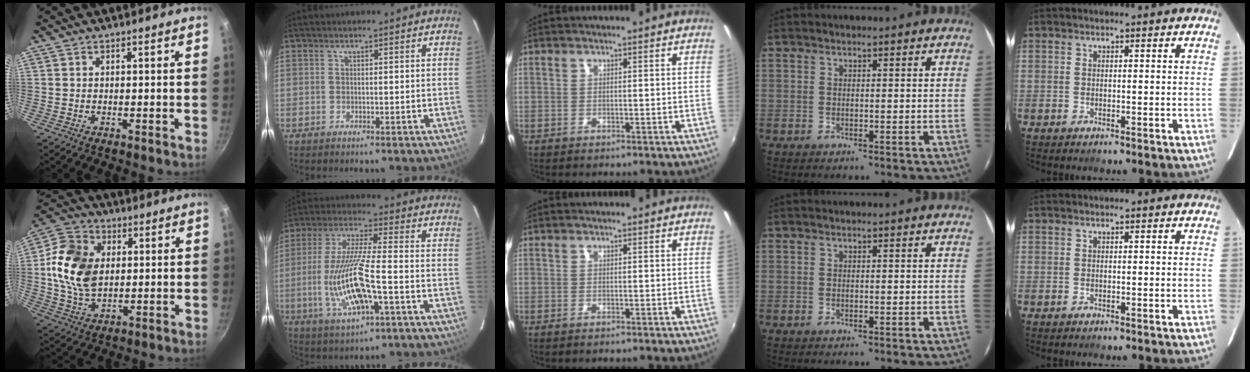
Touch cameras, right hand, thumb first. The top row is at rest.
{"thumb": {"total": 14.9, "force": [1.8, 10.6, 10.3], "torque": [-0.173, 0.001, 0.025]}, "index": {"total": 15.4, "force": [-4.3, 3.4, 14.4], "torque": [-0.298, -0.013, -0.076]}}